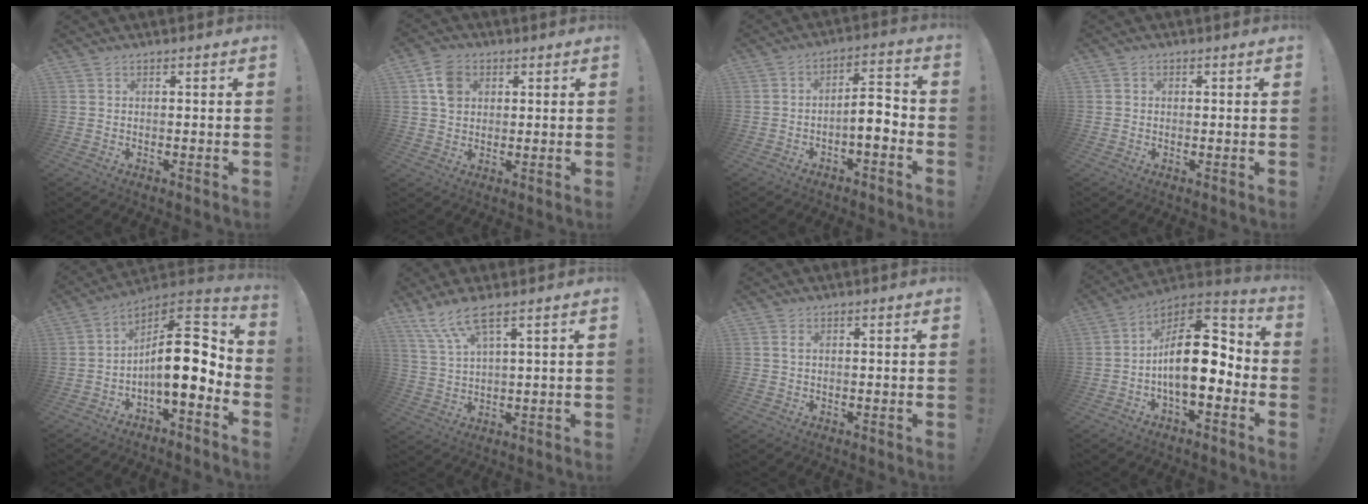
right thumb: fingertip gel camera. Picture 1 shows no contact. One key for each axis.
{"total": 7.8, "fx": 2.5, "fy": 6.1, "fz": 4.2, "tx": -0.058, "ty": 0.005, "tz": 0.051}
{"total": 7.6, "fx": -3.1, "fy": 2.6, "fz": 6.4, "tx": -0.094, "ty": 0.014, "tz": -0.052}
{"total": 0.8, "fx": -0.2, "fy": 0.7, "fz": 0.3, "tx": 0.002, "ty": 0.000, "tz": -0.005}
{"total": 15.9, "fx": -0.8, "fy": 6.9, "fz": 14.3, "tx": -0.209, "ty": 0.000, "tz": -0.011}
{"total": 8.1, "fx": 5.6, "fy": 1.4, "fz": 5.7, "tx": -0.127, "ty": -0.018, "tz": 0.106}
{"total": 1.1, "fx": 0.3, "fy": 0.4, "fz": 1.0, "tx": -0.022, "ty": 0.003, "tz": 0.005}
{"total": 18.9, "fx": -1.1, "fy": 9.9, "fz": 16.1, "tx": -0.260, "ty": 0.011, "tz": -0.014}